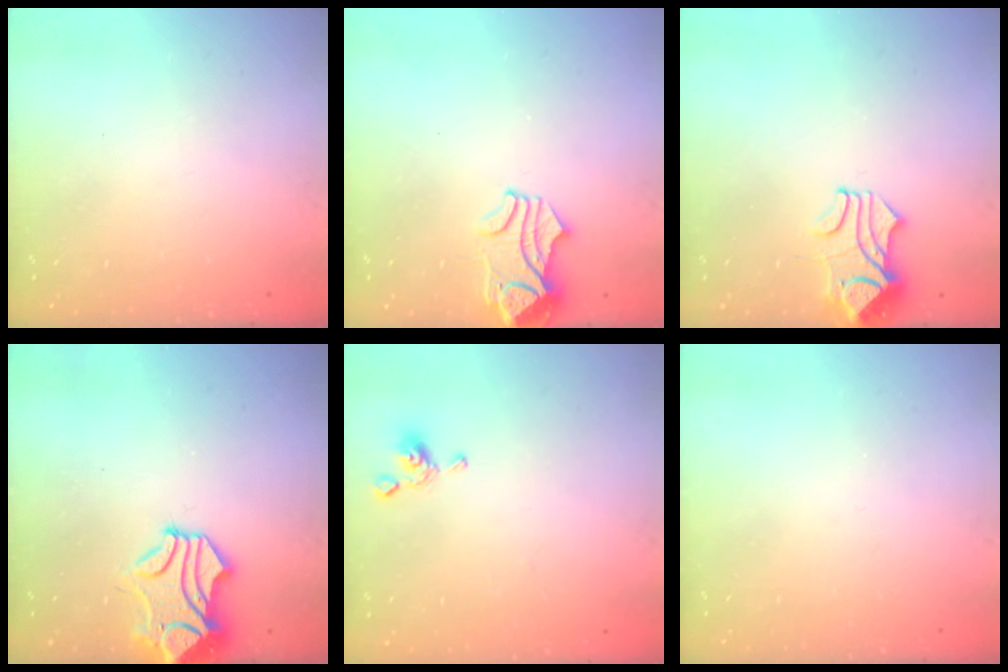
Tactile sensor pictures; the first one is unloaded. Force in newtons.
{"total": 1.6, "press": 1.1, "slide": 1.1}
{"total": 1.7, "press": 1.3, "slide": 1.0}
{"total": 1.5, "press": 0.8, "slide": 1.3}
{"total": 4.3, "press": 4.3, "slide": 0.5}
{"total": 0.0}